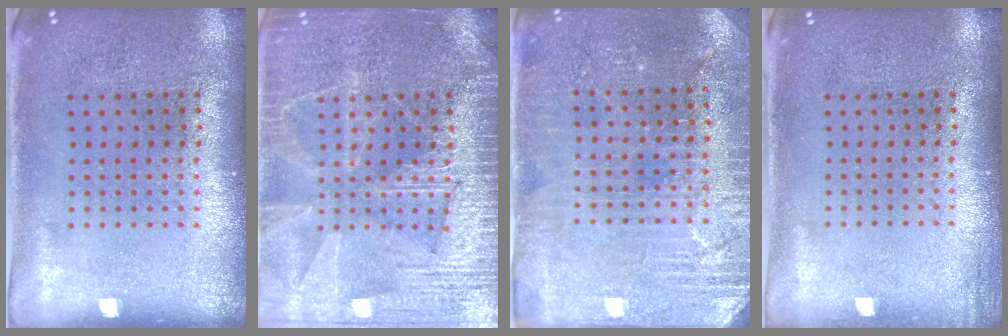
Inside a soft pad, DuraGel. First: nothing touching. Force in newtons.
{"total": 5.9, "press": 5.8, "slide": 0.7}
{"total": 3.1, "press": 3.1, "slide": 0.5}
{"total": 0.8, "press": 0.7, "slide": 0.1}